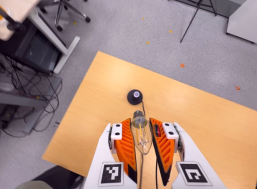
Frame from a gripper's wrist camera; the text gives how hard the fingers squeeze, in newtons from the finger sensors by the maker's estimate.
{"total": 20.2, "left": 22.8, "right": 17.7}